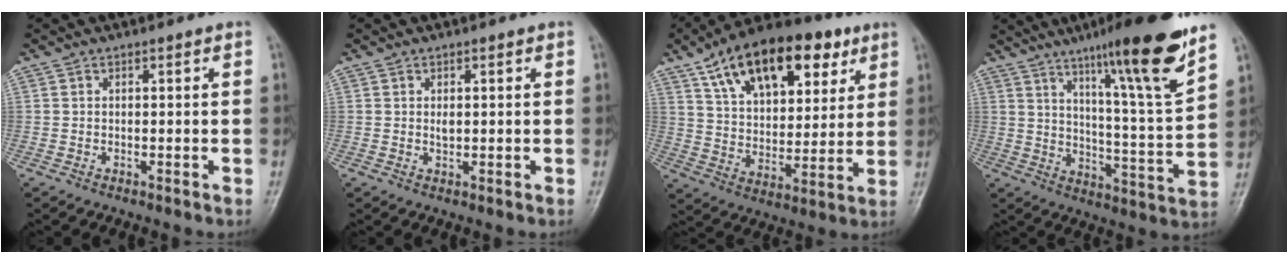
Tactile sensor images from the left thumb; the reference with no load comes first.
{"total": 1.4, "force": [0.3, 0.8, 1.1], "torque": [-0.017, -0.003, 0.007]}
{"total": 22.5, "force": [11.5, 12.0, 15.1], "torque": [-0.208, -0.016, 0.192]}
{"total": 19.4, "force": [12.5, 1.3, 14.9], "torque": [-0.202, -0.066, 0.192]}